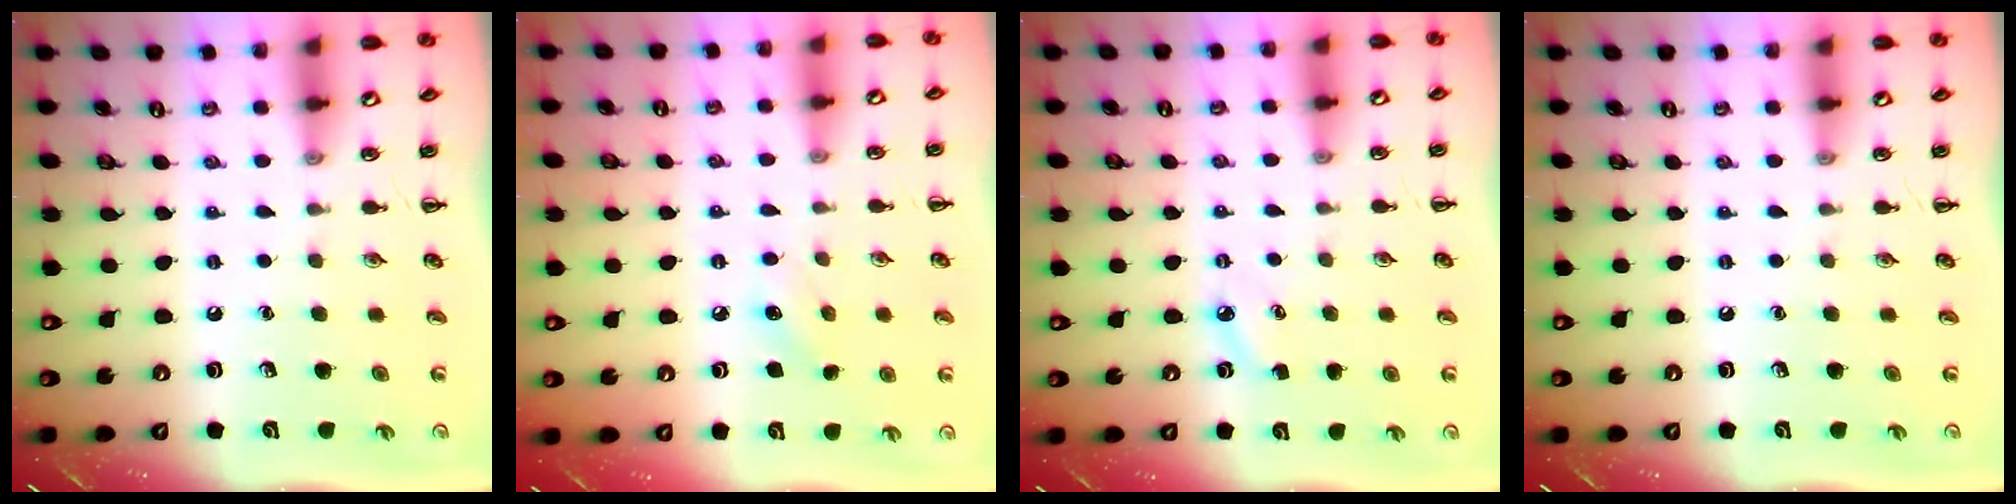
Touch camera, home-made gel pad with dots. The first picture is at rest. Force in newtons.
{"total": 5.8, "press": 5.6, "slide": 1.3}
{"total": 2.8, "press": 2.7, "slide": 0.7}
{"total": 0.0}